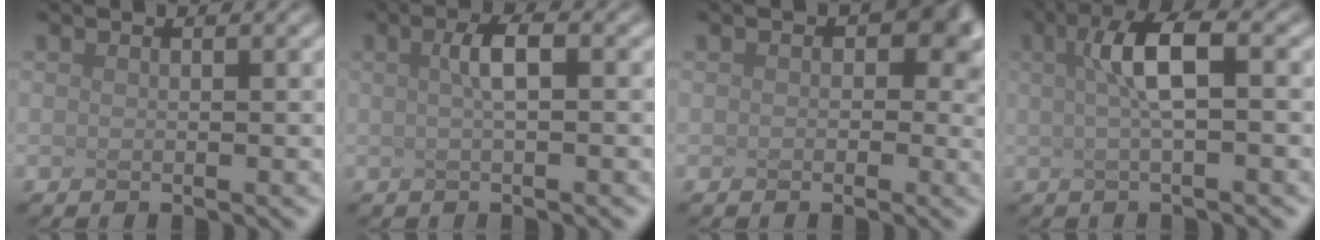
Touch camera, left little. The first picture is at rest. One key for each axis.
{"total": 1.6, "fx": -1.0, "fy": -0.5, "fz": 1.2, "tx": -0.044, "ty": 0.001, "tz": 0.018}
{"total": 3.3, "fx": 0.4, "fy": 2.2, "fz": 2.5, "tx": -0.040, "ty": -0.005, "tz": 0.046}
{"total": 3.0, "fx": -0.7, "fy": -0.2, "fz": 2.9, "tx": -0.080, "ty": 0.003, "tz": 0.023}